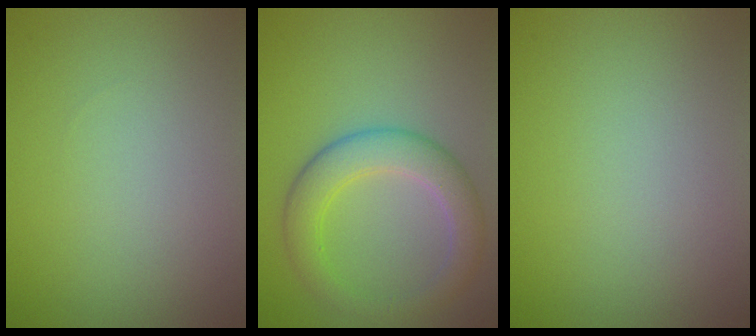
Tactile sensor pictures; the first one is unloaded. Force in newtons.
{"total": 4.7, "press": 4.7, "slide": 0.1}
{"total": 0.0}